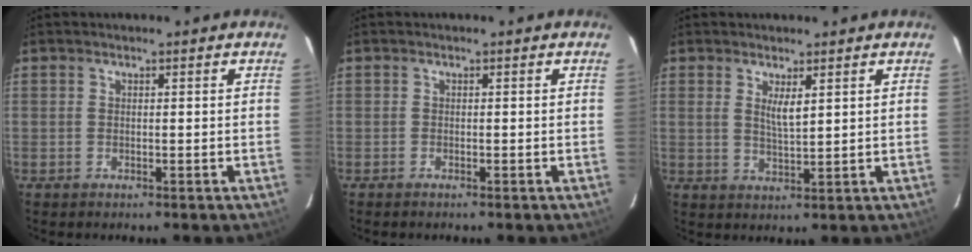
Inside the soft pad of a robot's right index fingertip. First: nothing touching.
{"total": 0.5, "force": [-0.5, 0.1, 0.2], "torque": [-0.004, -0.002, -0.010]}
{"total": 3.5, "force": [1.5, 0.9, 3.1], "torque": [-0.054, -0.007, 0.027]}